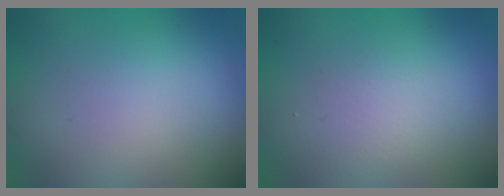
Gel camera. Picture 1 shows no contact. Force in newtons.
{"total": 1.5, "press": 1.5, "slide": 0.1}